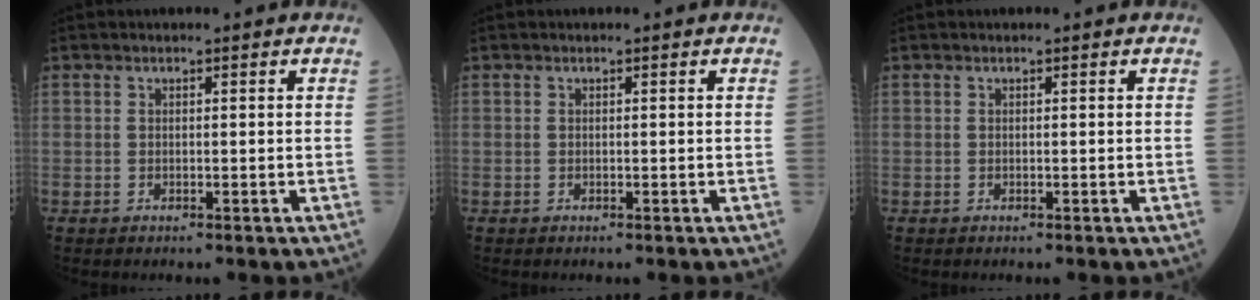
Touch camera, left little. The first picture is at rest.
{"total": 0.0}
{"total": 0.0}